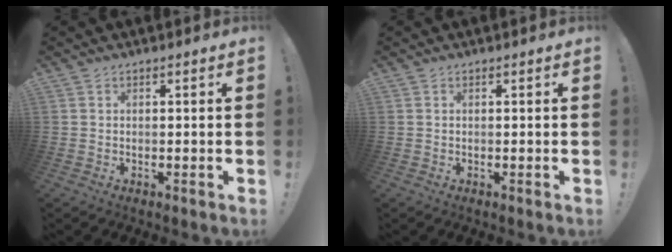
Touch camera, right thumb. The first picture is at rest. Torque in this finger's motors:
{"motor_torque": [-0.23, -0.04, 0.08, 0.03, 0.02]}